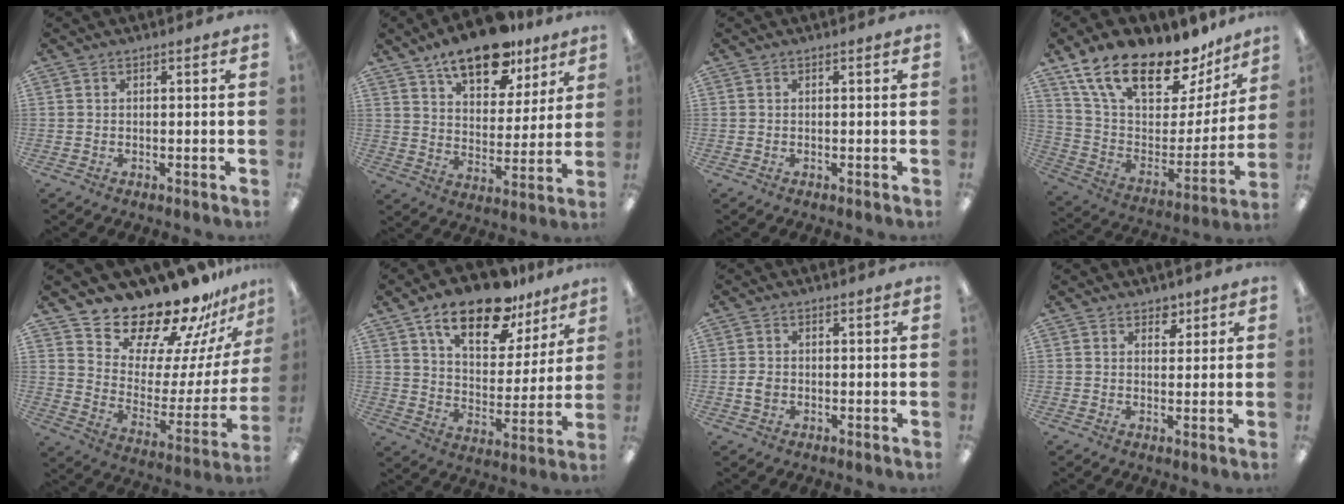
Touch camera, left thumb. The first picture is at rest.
{"total": 15.3, "force": [11.6, 6.9, 7.3], "torque": [-0.107, -0.061, 0.203]}
{"total": 0.0}
{"total": 23.5, "force": [17.1, 9.5, 12.9], "torque": [-0.216, -0.112, 0.300]}
{"total": 20.0, "force": [18.9, 5.0, 4.3], "torque": [-0.071, -0.170, 0.324]}
{"total": 17.8, "force": [12.4, 7.8, 10.0], "torque": [-0.158, -0.065, 0.213]}
{"total": 2.3, "force": [-0.4, 1.8, 1.4], "torque": [-0.023, 0.004, -0.009]}
{"total": 3.2, "force": [2.2, 2.0, 1.1], "torque": [-0.001, -0.009, 0.036]}